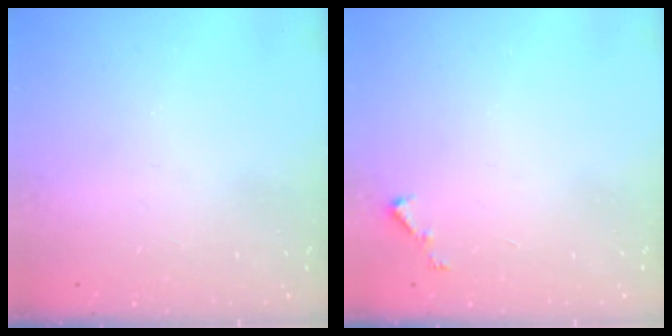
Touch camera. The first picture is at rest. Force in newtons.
{"total": 3.3, "press": 3.3, "slide": 0.3}